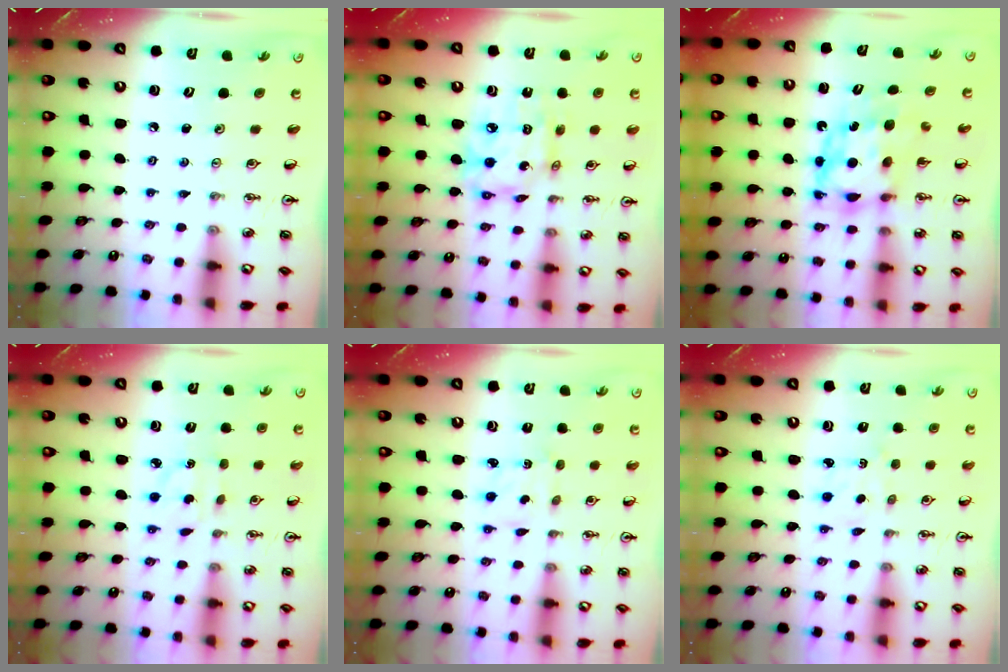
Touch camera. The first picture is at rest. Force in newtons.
{"total": 11.9, "press": 11.9, "slide": 1.3}
{"total": 7.6, "press": 7.6, "slide": 0.4}
{"total": 3.3, "press": 3.3, "slide": 0.3}
{"total": 2.3, "press": 2.3, "slide": 0.4}
{"total": 1.7, "press": 1.7, "slide": 0.3}